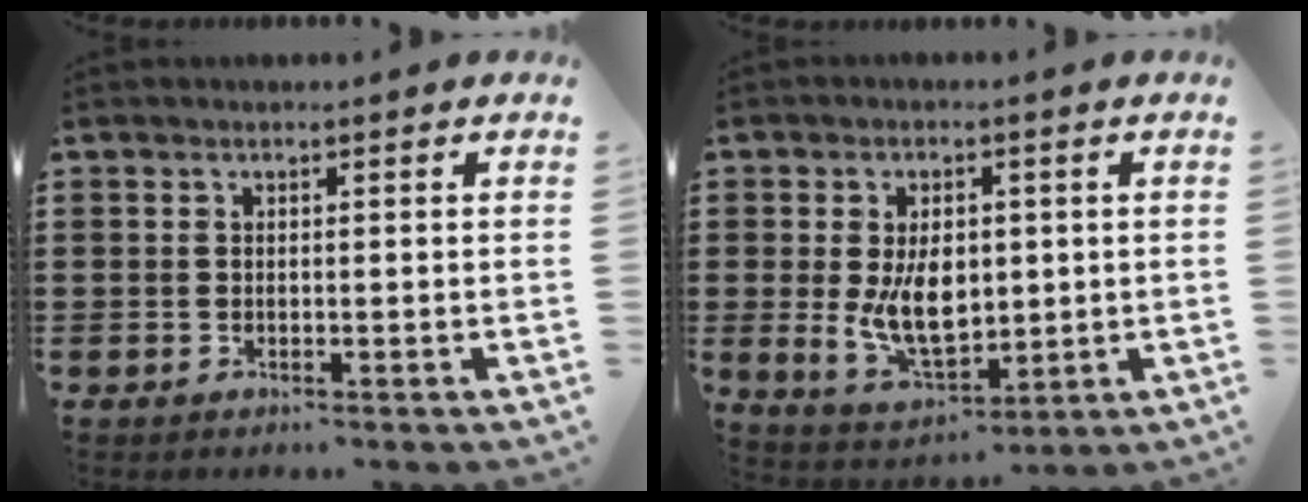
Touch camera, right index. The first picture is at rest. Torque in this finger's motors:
{"motor_torque": [2.14, 0.00, 0.58, 0.21]}